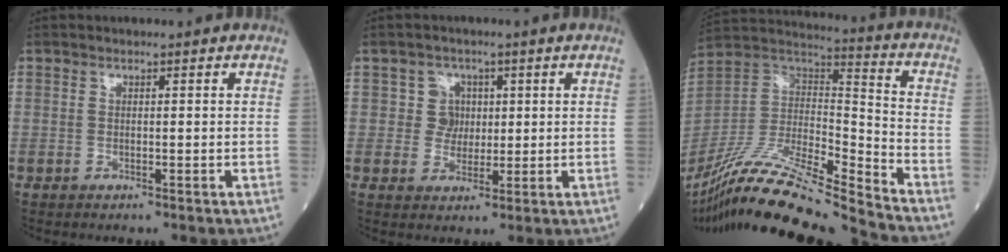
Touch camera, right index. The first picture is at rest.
{"total": 3.6, "force": [0.8, 3.5, 0.5], "torque": [-0.001, 0.007, 0.010]}
{"total": 22.2, "force": [-19.4, 0.0, 10.8], "torque": [-0.235, -0.009, -0.359]}